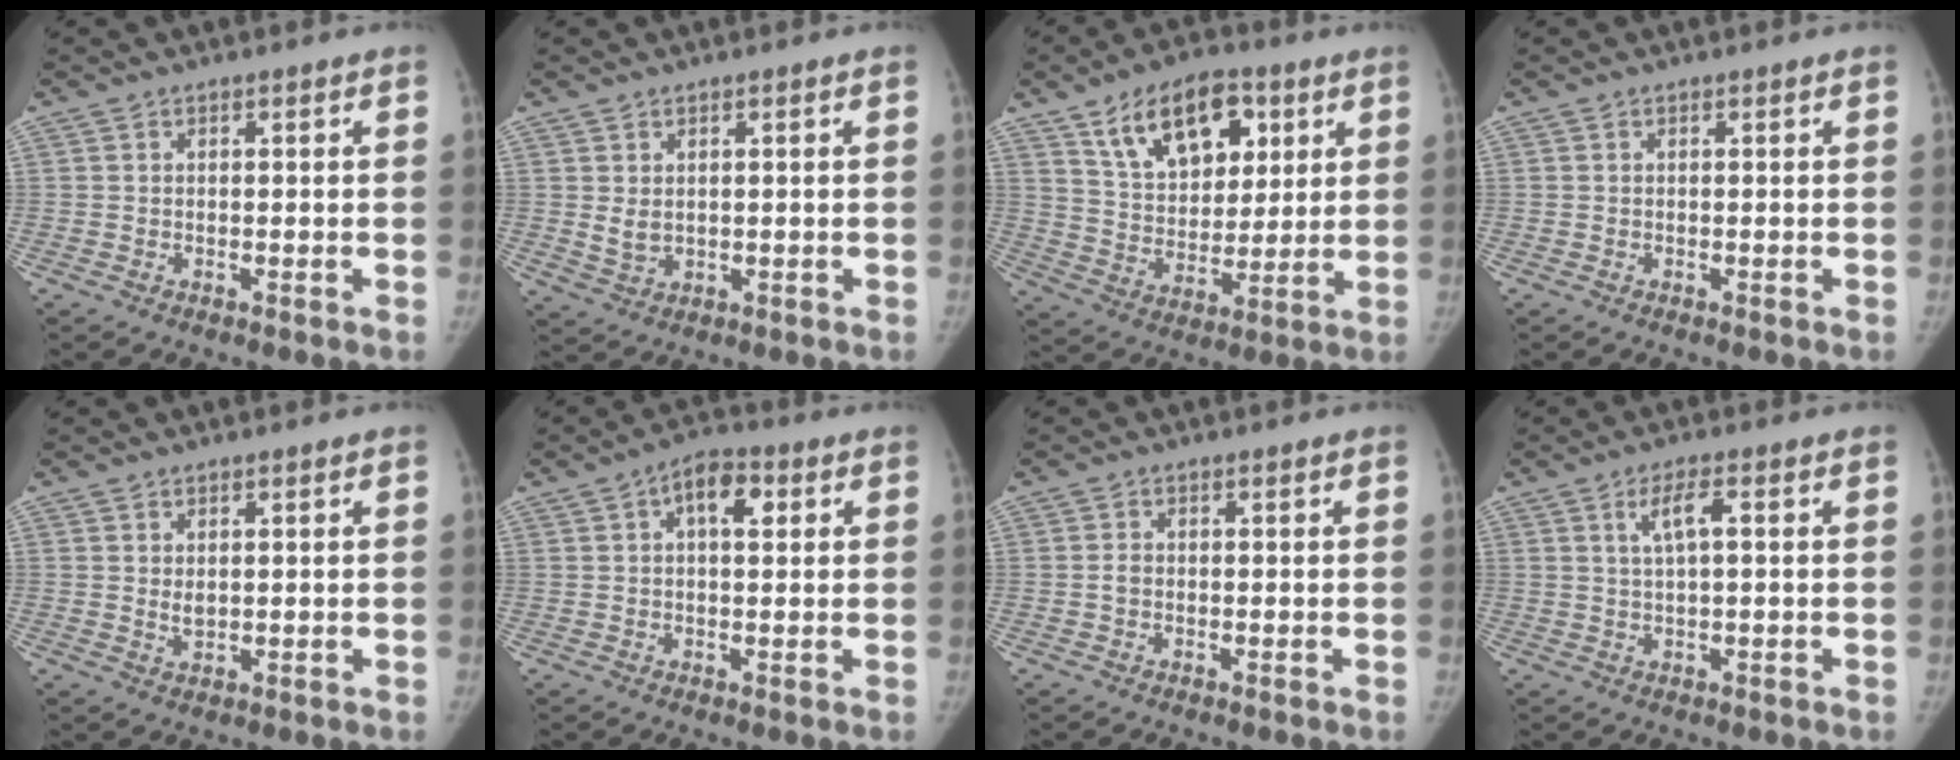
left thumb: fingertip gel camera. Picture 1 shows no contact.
{"total": 2.6, "force": [0.5, 2.0, 1.6], "torque": [-0.024, -0.011, 0.020]}
{"total": 16.0, "force": [7.9, 9.5, 10.2], "torque": [-0.118, -0.028, 0.139]}
{"total": 0.0}
{"total": 1.8, "force": [0.5, 1.1, 1.3], "torque": [-0.018, -0.007, 0.012]}
{"total": 6.1, "force": [2.0, 3.2, 4.8], "torque": [-0.059, 0.008, 0.025]}
{"total": 1.0, "force": [-0.2, 0.8, 0.6], "torque": [-0.007, 0.002, -0.006]}
{"total": 4.3, "force": [1.3, 1.1, 4.0], "torque": [-0.081, 0.008, 0.026]}